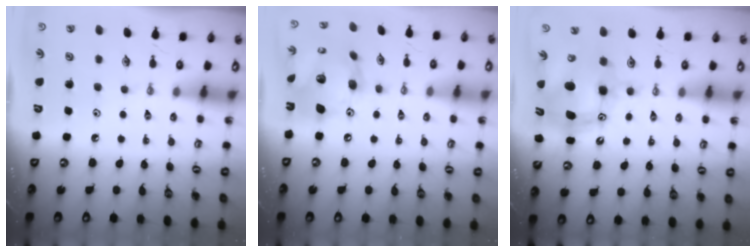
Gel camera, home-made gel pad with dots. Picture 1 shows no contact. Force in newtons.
{"total": 17.0, "press": 16.9, "slide": 1.9}
{"total": 11.6, "press": 11.4, "slide": 2.5}